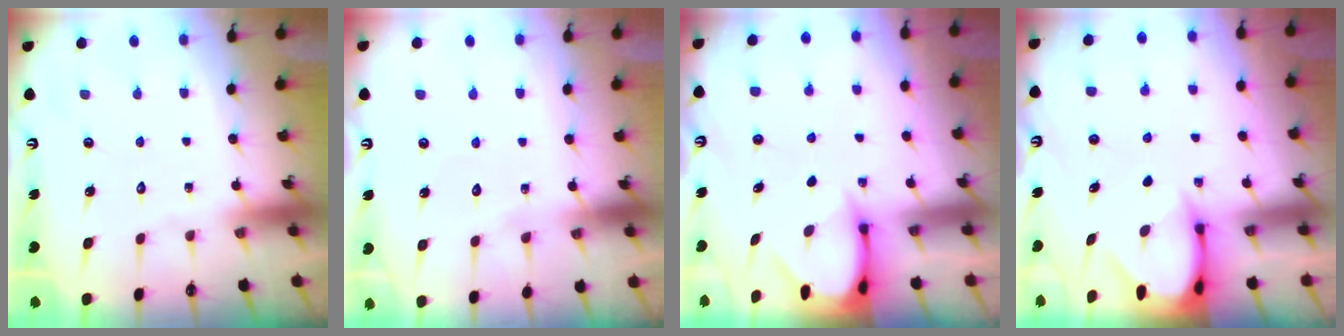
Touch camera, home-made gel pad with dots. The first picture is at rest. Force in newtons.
{"total": 4.1, "press": 4.1, "slide": 0.4}
{"total": 3.2, "press": 3.2, "slide": 0.3}
{"total": 3.3, "press": 3.3, "slide": 0.3}